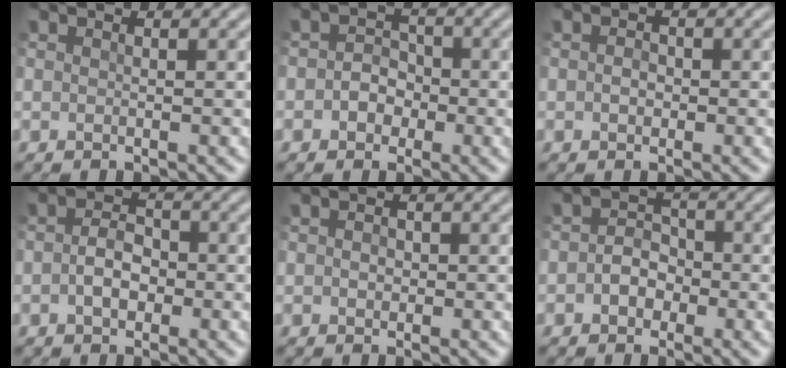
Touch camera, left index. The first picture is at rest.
{"total": 2.3, "force": [-0.6, 1.9, 1.1], "torque": [-0.003, 0.001, -0.023]}
{"total": 1.2, "force": [-0.2, 0.9, 0.8], "torque": [-0.015, -0.001, -0.005]}
{"total": 2.6, "force": [-0.6, 1.7, 1.9], "torque": [-0.039, 0.002, -0.014]}
{"total": 0.9, "force": [0.0, 0.7, 0.5], "torque": [-0.010, -0.002, -0.002]}
{"total": 2.5, "force": [-0.7, 2.0, 1.4], "torque": [-0.020, 0.002, -0.019]}